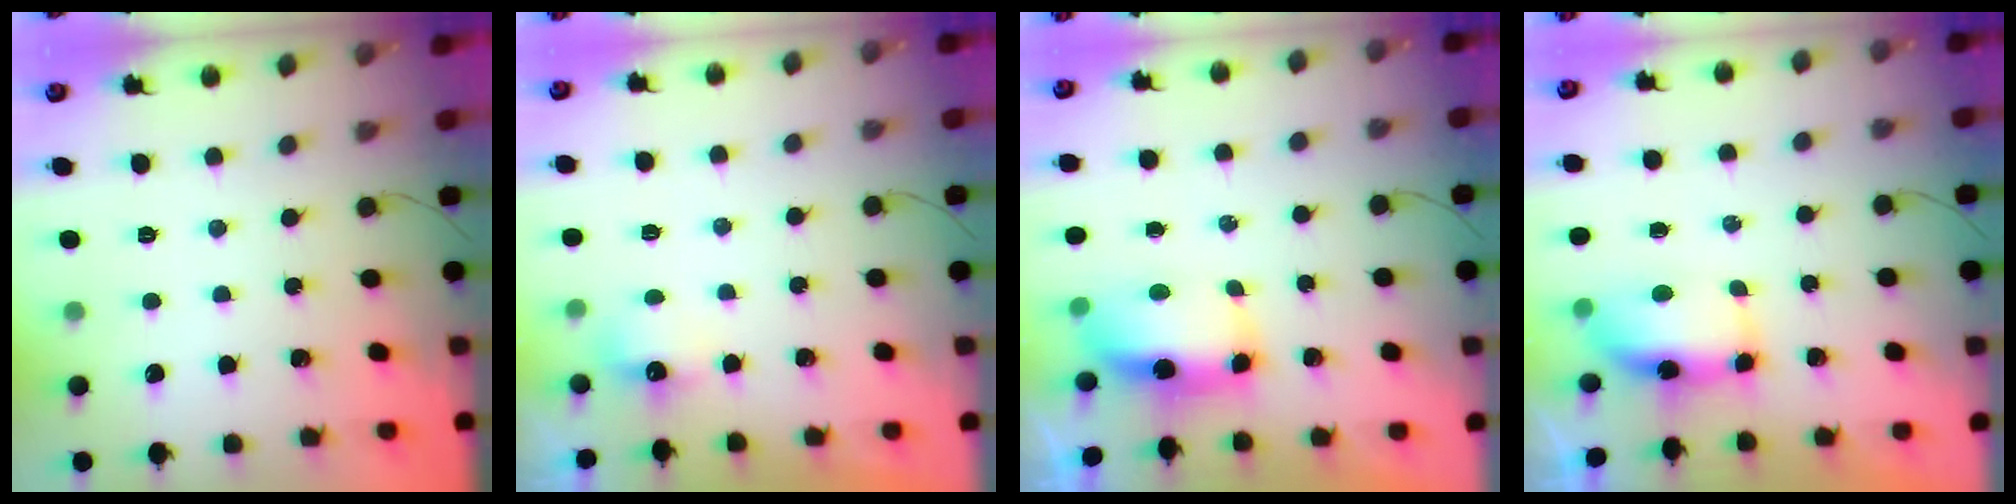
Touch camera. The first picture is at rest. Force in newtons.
{"total": 4.9, "press": 4.8, "slide": 0.8}
{"total": 7.2, "press": 7.2, "slide": 0.5}
{"total": 8.9, "press": 7.7, "slide": 4.5}